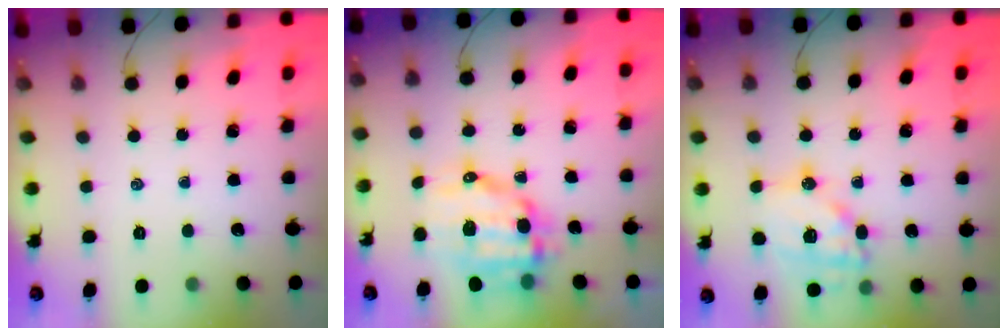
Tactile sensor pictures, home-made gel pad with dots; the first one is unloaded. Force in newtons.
{"total": 11.7, "press": 11.4, "slide": 2.4}
{"total": 14.0, "press": 13.9, "slide": 2.2}